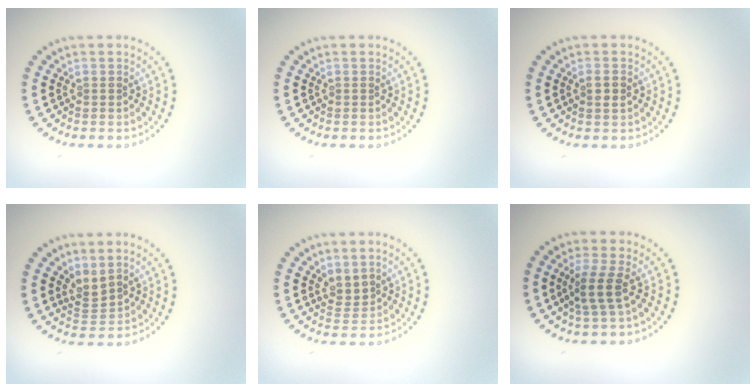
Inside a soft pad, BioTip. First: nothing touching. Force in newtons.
{"total": 0.0}
{"total": 1.2, "press": 1.1, "slide": 0.3}
{"total": 2.1, "press": 1.4, "slide": 1.6}
{"total": 1.6, "press": 1.3, "slide": 0.9}
{"total": 2.6, "press": 2.0, "slide": 1.6}